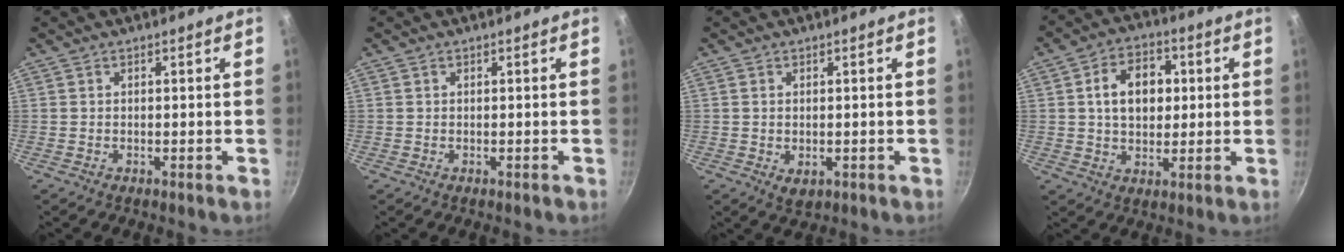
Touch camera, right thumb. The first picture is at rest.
{"total": 0.0}
{"total": 2.7, "force": [-0.3, 1.8, 2.0], "torque": [-0.030, -0.009, -0.002]}
{"total": 10.7, "force": [1.7, 7.6, 7.3], "torque": [-0.088, 0.009, 0.021]}